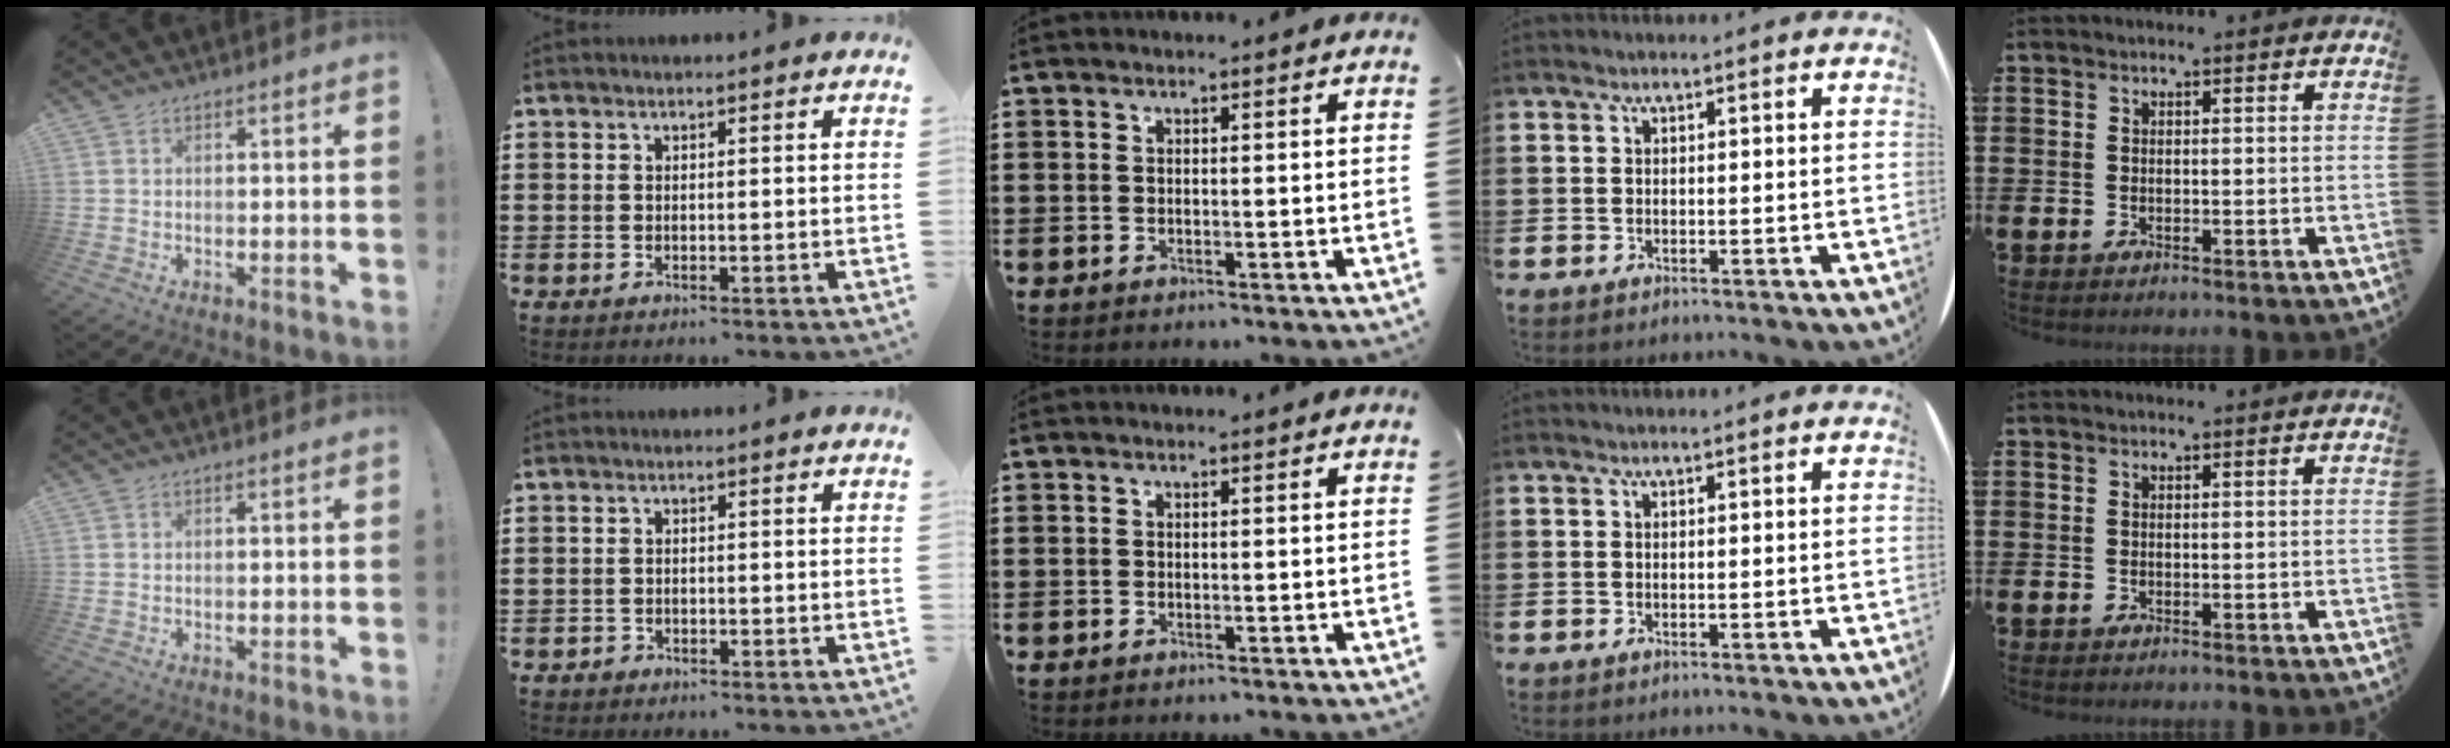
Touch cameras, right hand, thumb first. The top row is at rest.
{"index": {"total": 0.8, "force": [-0.7, 0.5, 0.0], "torque": [-0.003, 0.002, -0.016]}}